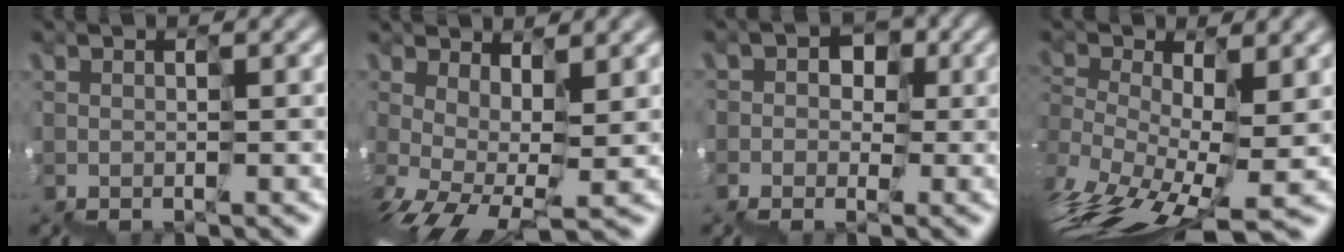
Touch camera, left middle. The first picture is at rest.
{"total": 2.8, "force": [-0.8, 1.1, 2.5], "torque": [-0.068, 0.001, -0.014]}
{"total": 5.2, "force": [-0.2, 4.8, 2.0], "torque": [-0.025, 0.014, -0.018]}
{"total": 6.6, "force": [-3.3, 2.8, 5.0], "torque": [-0.123, -0.008, -0.067]}